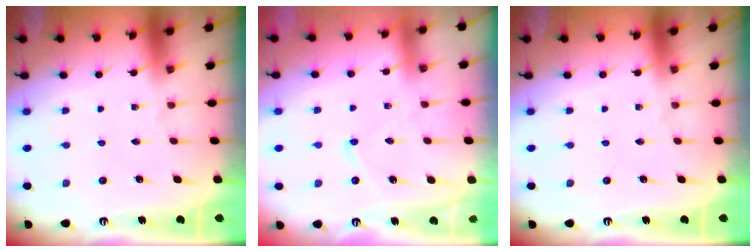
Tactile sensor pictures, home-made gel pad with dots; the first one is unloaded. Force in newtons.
{"total": 3.6, "press": 3.6, "slide": 0.3}
{"total": 0.0}